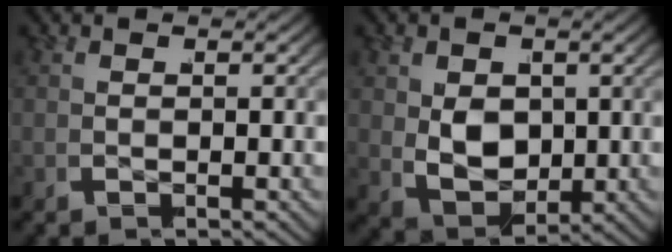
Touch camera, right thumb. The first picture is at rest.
{"total": 6.4, "force": [0.2, 4.5, 4.6], "torque": [-0.115, -0.036, 0.021]}